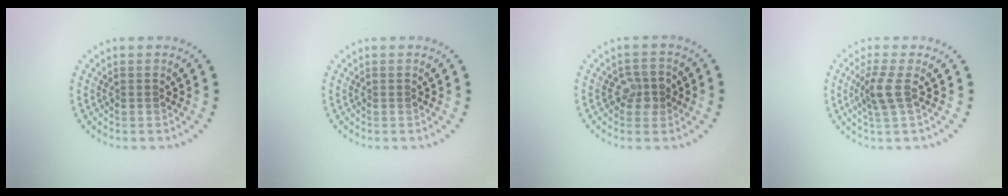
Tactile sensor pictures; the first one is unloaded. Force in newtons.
{"total": 0.0}
{"total": 2.4, "press": 2.3, "slide": 0.7}
{"total": 2.4, "press": 1.8, "slide": 1.6}